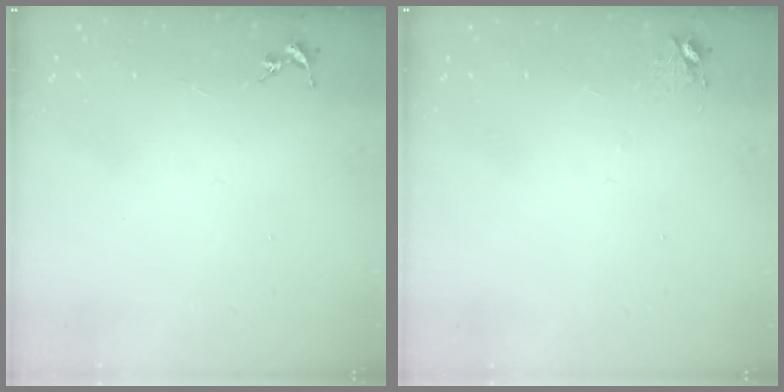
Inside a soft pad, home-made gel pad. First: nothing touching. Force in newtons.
{"total": 4.7, "press": 4.7, "slide": 0.6}